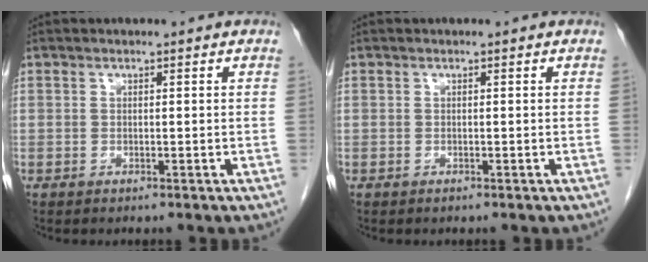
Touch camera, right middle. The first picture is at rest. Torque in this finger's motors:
{"motor_torque": [0.17, -0.36, -0.02, 0.00]}